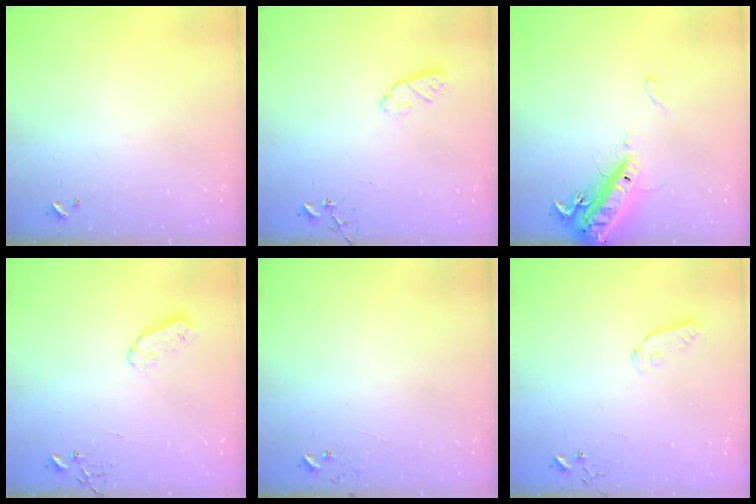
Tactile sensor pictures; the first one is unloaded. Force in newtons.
{"total": 4.5, "press": 4.5, "slide": 0.6}
{"total": 16.2, "press": 15.7, "slide": 3.6}
{"total": 5.2, "press": 5.1, "slide": 0.5}
{"total": 5.8, "press": 5.8, "slide": 0.5}
{"total": 3.8, "press": 3.7, "slide": 0.5}